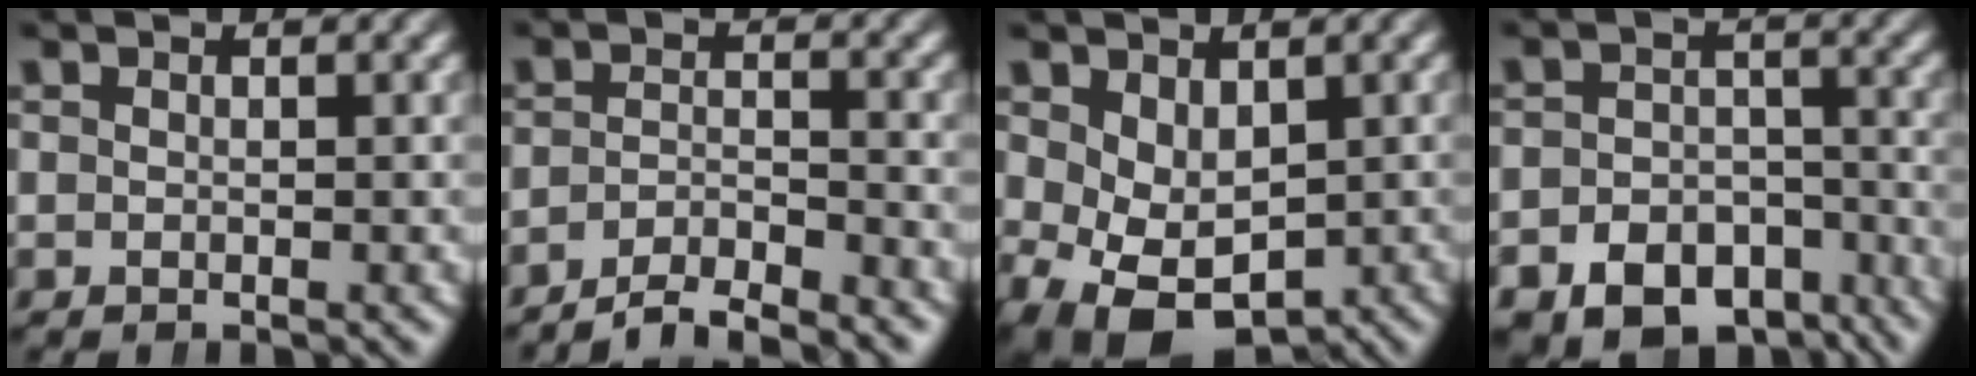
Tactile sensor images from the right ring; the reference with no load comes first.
{"total": 5.2, "force": [-4.8, 1.2, 1.5], "torque": [-0.020, -0.019, -0.076]}
{"total": 8.1, "force": [-3.2, 5.8, 4.7], "torque": [-0.114, -0.065, -0.026]}
{"total": 9.6, "force": [-7.3, 5.8, 2.5], "torque": [-0.022, -0.025, -0.115]}